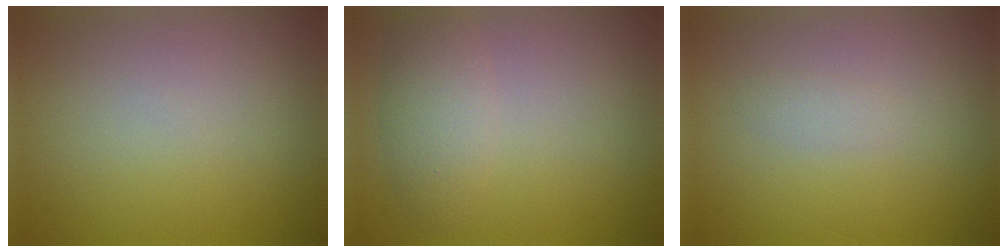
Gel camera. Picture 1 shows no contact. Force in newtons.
{"total": 2.9, "press": 2.9, "slide": 0.1}
{"total": 0.8, "press": 0.8, "slide": 0.1}